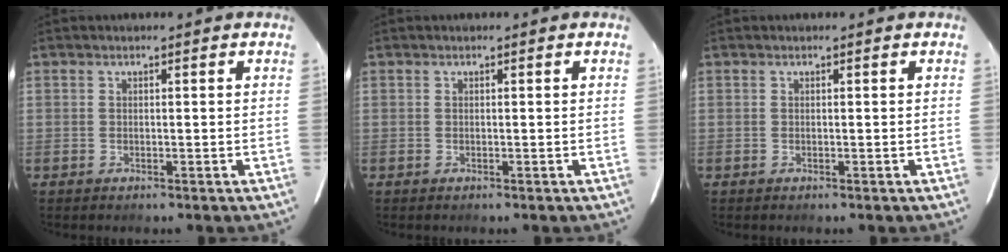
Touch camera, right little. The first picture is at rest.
{"total": 0.0}
{"total": 0.0}